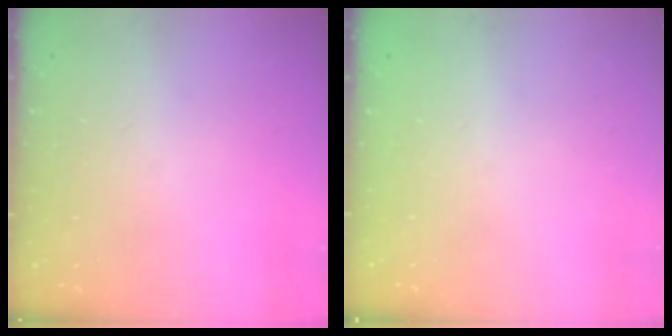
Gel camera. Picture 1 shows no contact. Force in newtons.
{"total": 0.0}